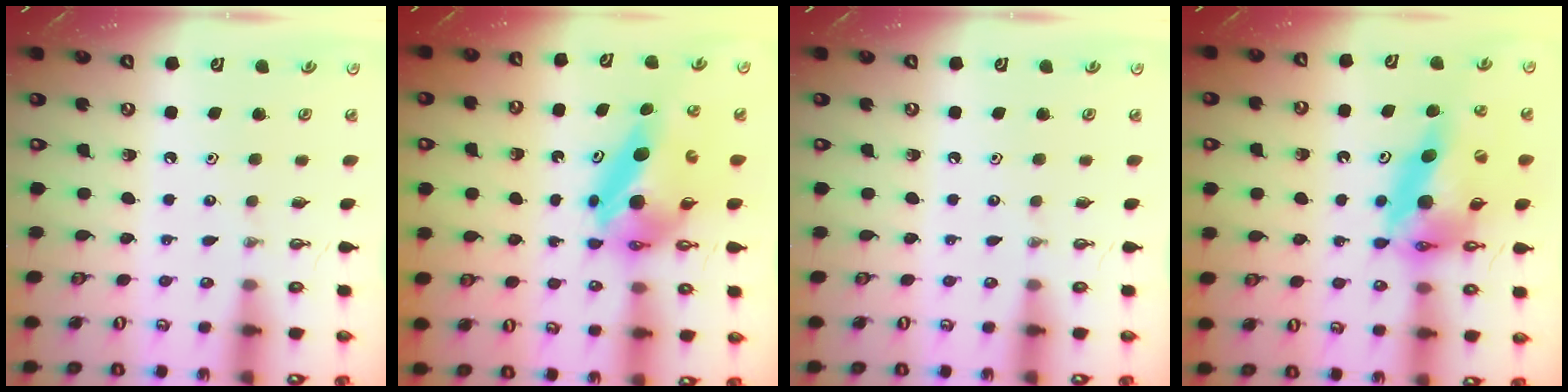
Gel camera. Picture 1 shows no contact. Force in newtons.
{"total": 7.8, "press": 7.8, "slide": 0.7}
{"total": 0.0}
{"total": 18.5, "press": 18.3, "slide": 2.4}